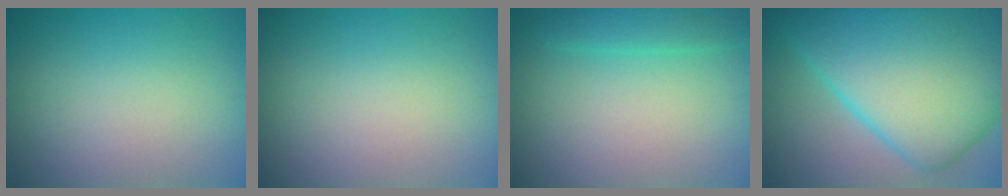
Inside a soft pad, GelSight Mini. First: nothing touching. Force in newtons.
{"total": 0.0}
{"total": 2.4, "press": 2.4, "slide": 0.2}
{"total": 16.2, "press": 16.2, "slide": 0.3}